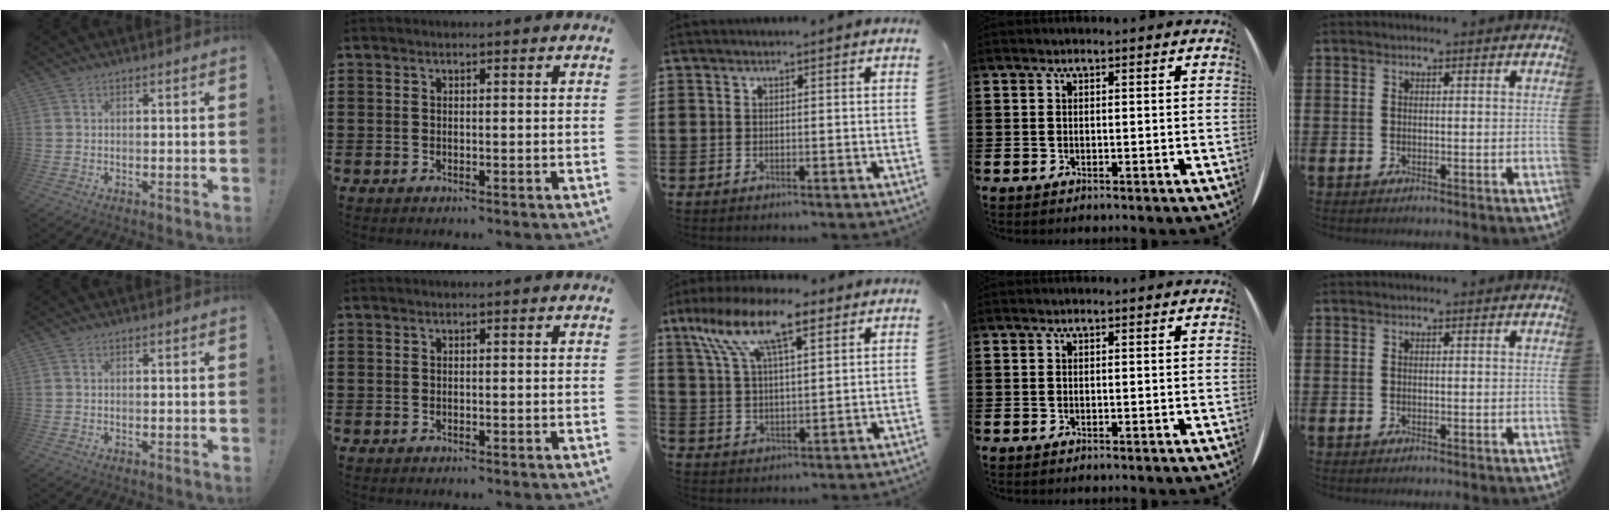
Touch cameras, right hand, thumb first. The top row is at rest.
{"middle": {"total": 11.9, "force": [7.5, 3.9, 8.4], "torque": [-0.171, -0.002, 0.134]}}